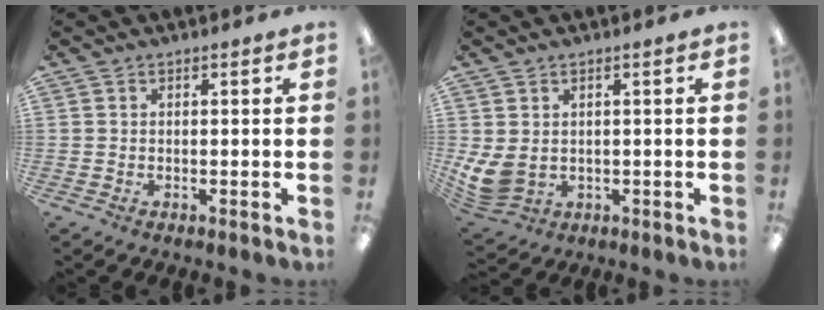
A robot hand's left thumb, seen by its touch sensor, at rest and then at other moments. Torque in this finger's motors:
{"motor_torque": [-0.02, 0.22, 0.13, -0.12, 0.07]}